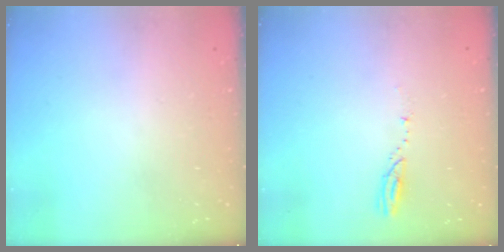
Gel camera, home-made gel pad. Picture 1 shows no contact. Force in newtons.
{"total": 3.3, "press": 3.3, "slide": 0.3}